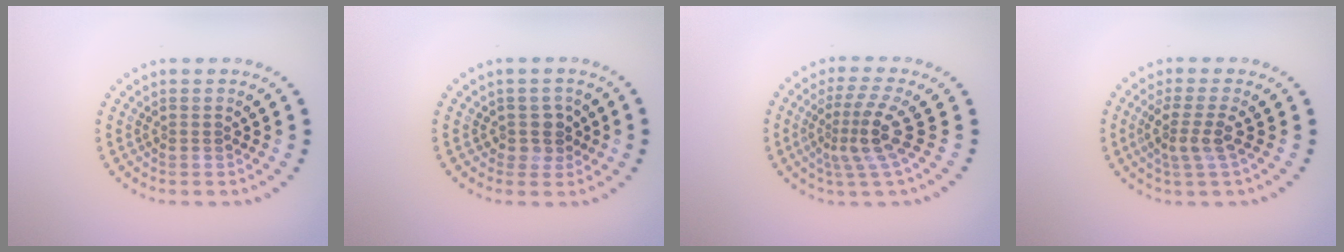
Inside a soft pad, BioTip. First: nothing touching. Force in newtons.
{"total": 2.0, "press": 1.6, "slide": 1.1}
{"total": 3.8, "press": 2.6, "slide": 2.8}
{"total": 2.5, "press": 1.9, "slide": 1.7}